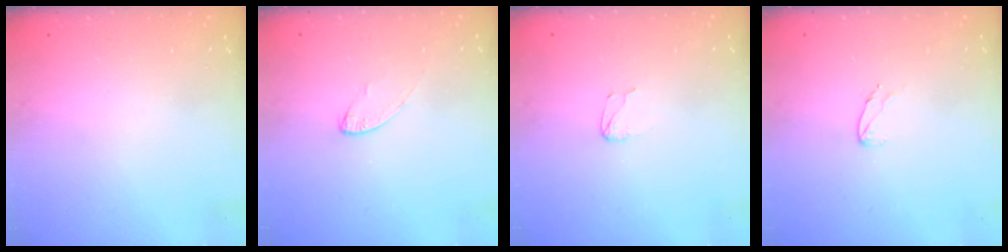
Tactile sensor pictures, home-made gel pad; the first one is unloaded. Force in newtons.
{"total": 4.6, "press": 4.5, "slide": 0.5}
{"total": 3.1, "press": 3.1, "slide": 0.3}
{"total": 5.0, "press": 4.9, "slide": 0.4}